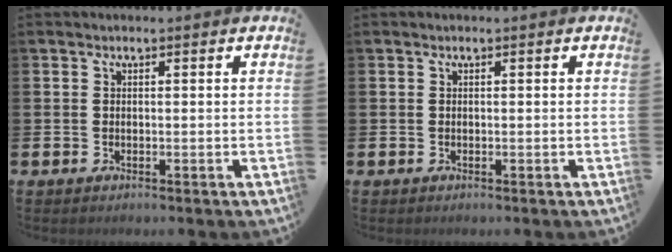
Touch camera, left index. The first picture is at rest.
{"total": 0.0}